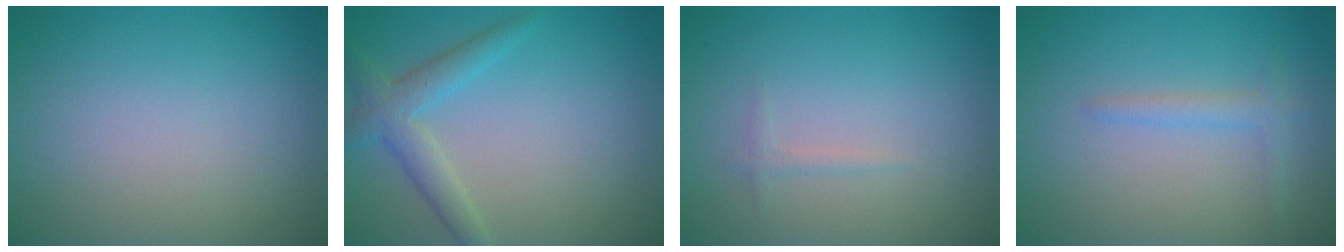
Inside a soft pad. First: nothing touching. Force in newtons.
{"total": 3.2, "press": 3.2, "slide": 0.1}
{"total": 0.7, "press": 0.7, "slide": 0.1}
{"total": 1.4, "press": 1.4, "slide": 0.2}